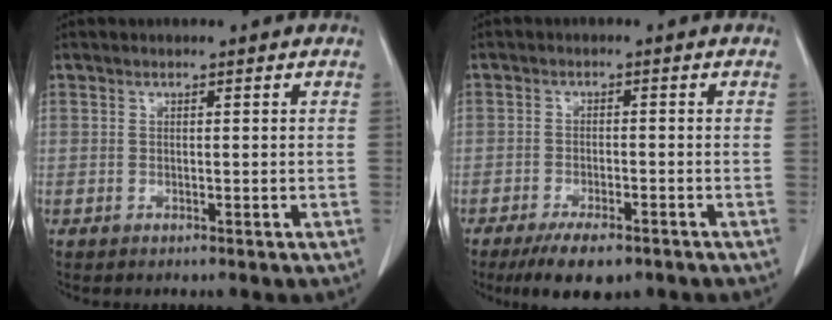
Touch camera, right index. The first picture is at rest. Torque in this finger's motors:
{"motor_torque": [-0.29, -0.57, -0.12, -0.07]}